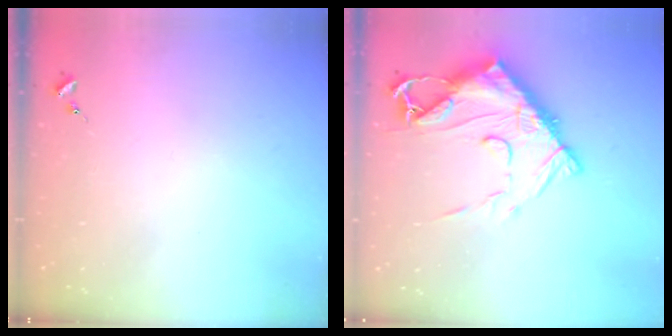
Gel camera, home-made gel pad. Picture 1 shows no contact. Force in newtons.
{"total": 19.3, "press": 19.2, "slide": 1.9}